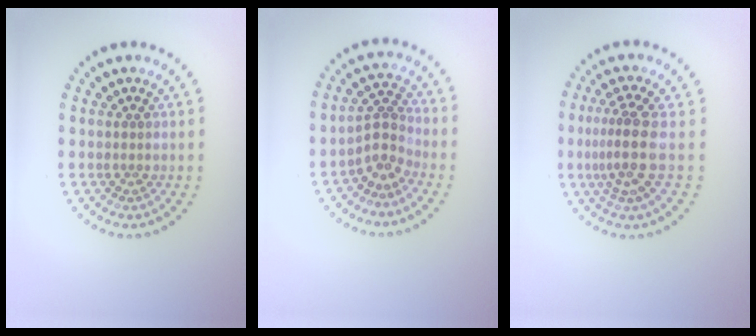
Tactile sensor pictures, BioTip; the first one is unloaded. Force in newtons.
{"total": 2.5, "press": 1.8, "slide": 1.8}
{"total": 3.4, "press": 2.5, "slide": 2.2}